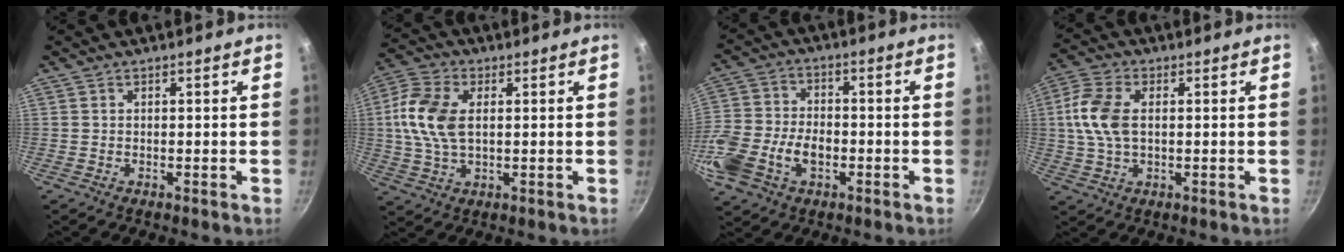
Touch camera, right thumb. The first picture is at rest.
{"total": 11.4, "force": [1.3, 6.8, 9.0], "torque": [-0.181, 0.014, 0.016]}
{"total": 15.2, "force": [-4.8, 10.3, 10.2], "torque": [-0.216, 0.031, -0.096]}
{"total": 9.5, "force": [0.9, 5.7, 7.6], "torque": [-0.156, 0.016, 0.010]}